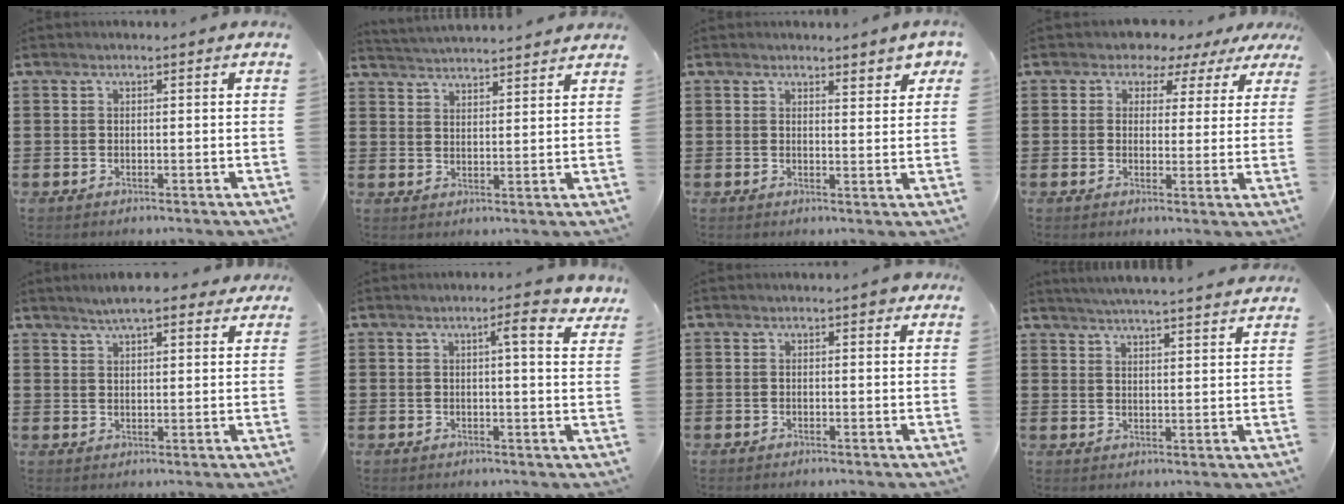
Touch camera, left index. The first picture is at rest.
{"total": 3.3, "force": [3.3, -0.3, -0.3], "torque": [-0.007, -0.017, 0.058]}
{"total": 2.7, "force": [2.5, 0.5, 0.9], "torque": [-0.017, -0.007, 0.044]}
{"total": 3.1, "force": [2.2, 2.2, 0.4], "torque": [-0.021, -0.004, 0.033]}
{"total": 5.2, "force": [4.2, 1.2, 2.8], "torque": [-0.057, -0.001, 0.073]}
{"total": 4.3, "force": [2.6, 0.3, 3.4], "torque": [-0.049, -0.015, 0.037]}
{"total": 1.1, "force": [0.7, 0.4, 0.8], "torque": [-0.009, 0.002, 0.010]}
{"total": 3.8, "force": [3.7, -0.8, 0.5], "torque": [-0.024, -0.020, 0.064]}